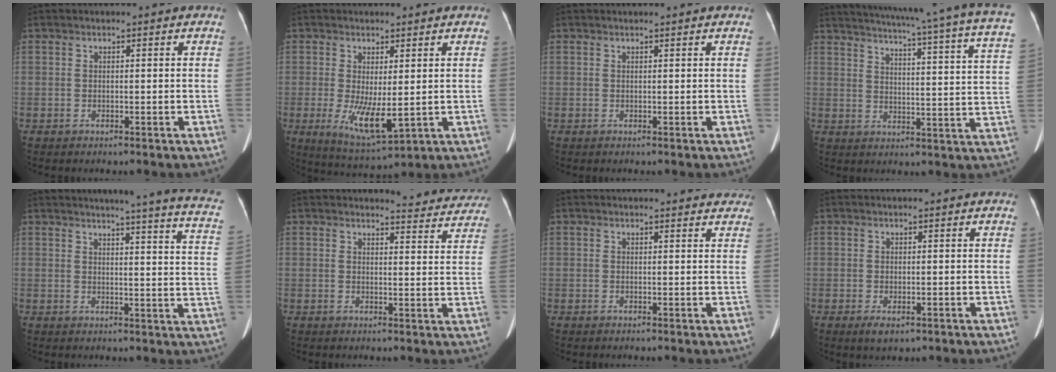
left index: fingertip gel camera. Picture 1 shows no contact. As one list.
[{"total": 7.1, "force": [-0.7, 2.1, 6.8], "torque": [-0.130, -0.025, 0.002]}, {"total": 1.3, "force": [1.2, 0.0, 0.4], "torque": [-0.007, 0.015, 0.018]}, {"total": 26.6, "force": [22.2, 0.2, 14.7], "torque": [-0.222, -0.051, 0.265]}, {"total": 19.7, "force": [17.1, -0.4, 9.8], "torque": [-0.124, -0.065, 0.182]}, {"total": 8.7, "force": [8.6, 1.3, 0.7], "torque": [0.012, -0.026, 0.076]}, {"total": 3.4, "force": [3.1, 1.3, 0.6], "torque": [-0.001, 0.002, 0.019]}, {"total": 2.4, "force": [-1.1, 1.1, 1.8], "torque": [-0.034, -0.003, -0.009]}]